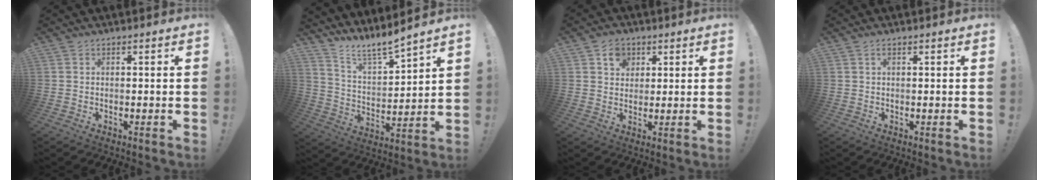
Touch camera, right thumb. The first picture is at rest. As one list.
[{"total": 9.9, "force": [9.4, 0.9, 3.0], "torque": [-0.070, -0.087, 0.167]}, {"total": 6.1, "force": [2.8, 5.1, 1.9], "torque": [-0.020, -0.010, 0.050]}, {"total": 1.0, "force": [0.6, 0.3, 0.7], "torque": [-0.013, 0.001, 0.010]}]